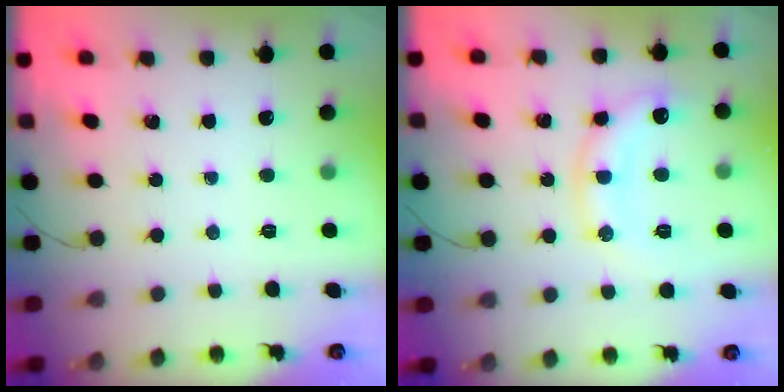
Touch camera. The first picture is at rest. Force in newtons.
{"total": 11.6, "press": 11.6, "slide": 0.6}